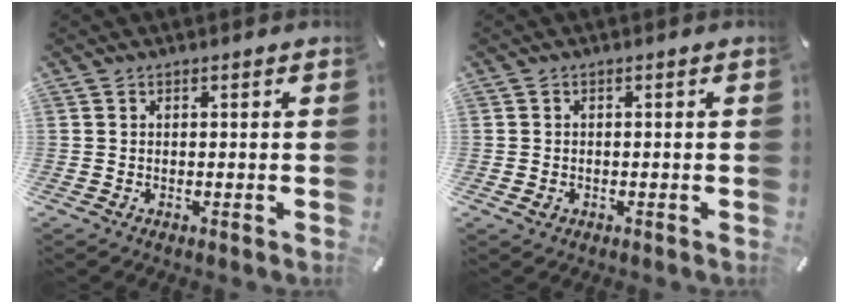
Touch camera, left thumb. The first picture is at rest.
{"total": 1.3, "force": [-0.4, 1.1, 0.5], "torque": [-0.008, 0.004, -0.009]}